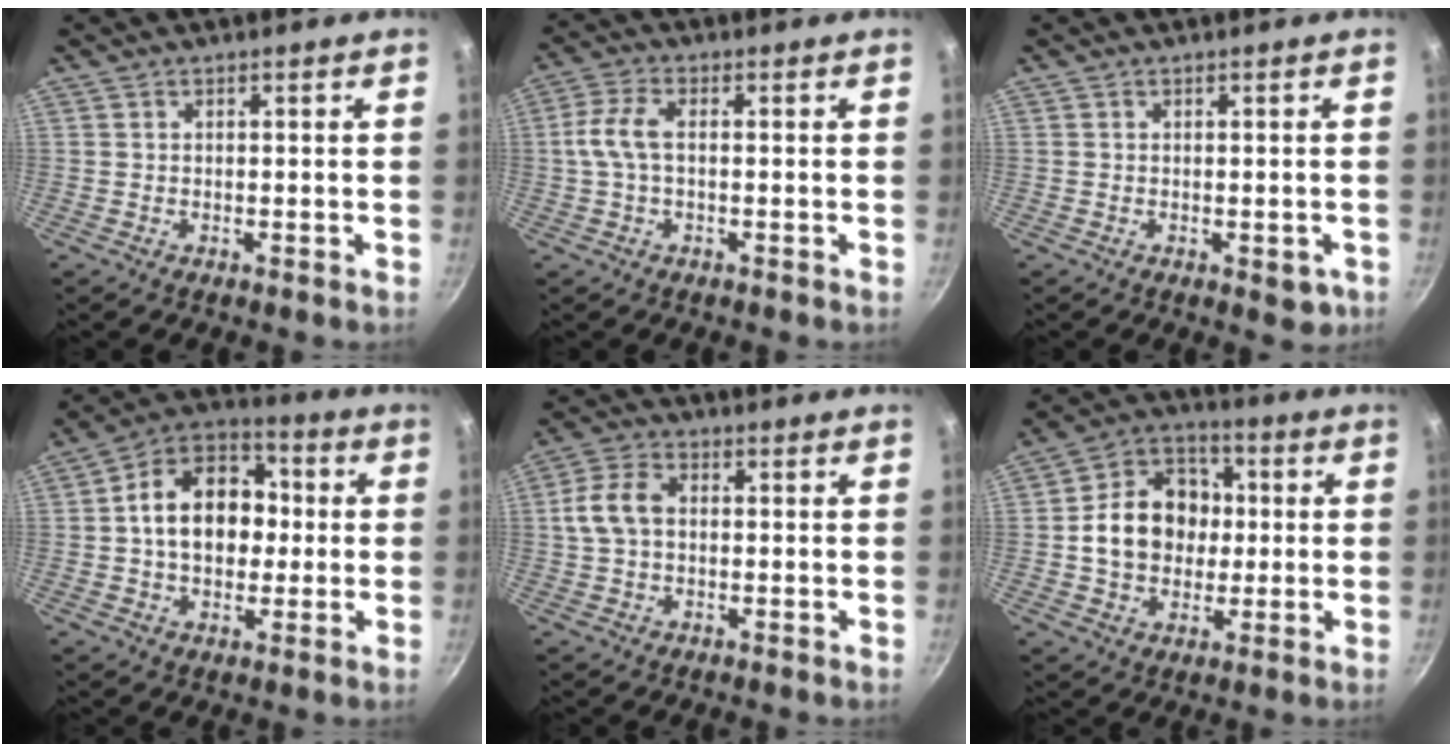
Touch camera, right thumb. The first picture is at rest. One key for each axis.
{"total": 5.7, "fx": 0.0, "fy": 2.8, "fz": 4.9, "tx": -0.115, "ty": 0.017, "tz": -0.007}
{"total": 3.1, "fx": -1.0, "fy": 1.6, "fz": 2.5, "tx": -0.022, "ty": -0.002, "tz": -0.010}
{"total": 15.8, "fx": 0.6, "fy": 11.5, "fz": 10.8, "tx": -0.137, "ty": 0.031, "tz": -0.008}
{"total": 7.2, "fx": 0.3, "fy": 5.0, "fz": 5.2, "tx": -0.098, "ty": 0.022, "tz": -0.002}
{"total": 14.5, "fx": 0.3, "fy": 11.7, "fz": 8.5, "tx": -0.108, "ty": 0.028, "tz": -0.005}